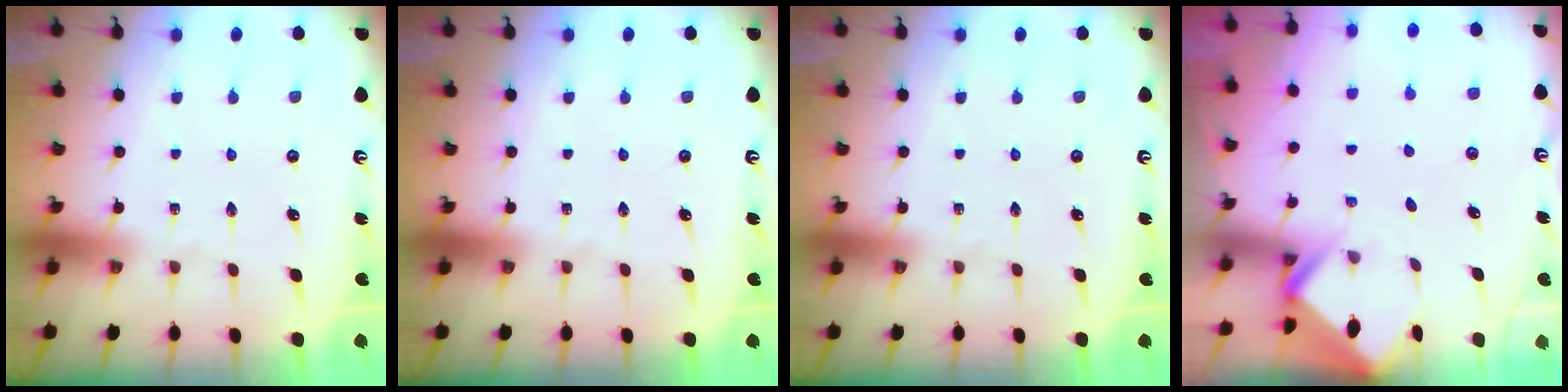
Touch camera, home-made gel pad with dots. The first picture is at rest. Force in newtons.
{"total": 0.0}
{"total": 0.0}
{"total": 2.6, "press": 2.6, "slide": 0.2}